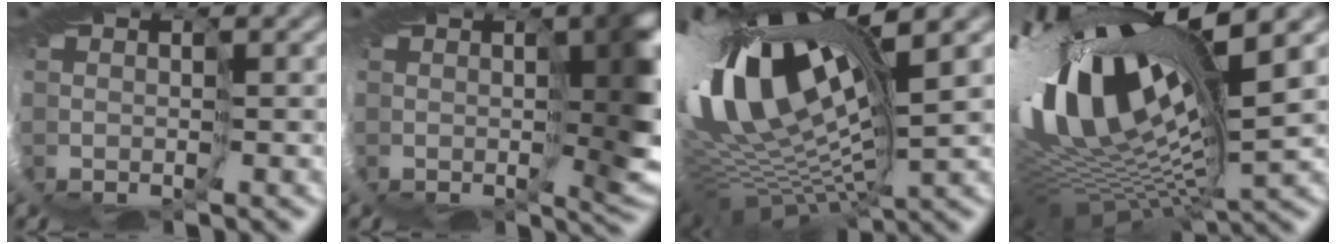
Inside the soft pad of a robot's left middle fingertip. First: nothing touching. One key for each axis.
{"total": 5.7, "fx": 0.7, "fy": 1.5, "fz": 5.4, "tx": -0.075, "ty": 0.000, "tz": 0.009}
{"total": 15.3, "fx": 4.2, "fy": 7.0, "fz": 13.0, "tx": -0.258, "ty": -0.005, "tz": 0.088}
{"total": 15.7, "fx": 3.2, "fy": 6.3, "fz": 14.0, "tx": -0.269, "ty": -0.026, "tz": 0.080}